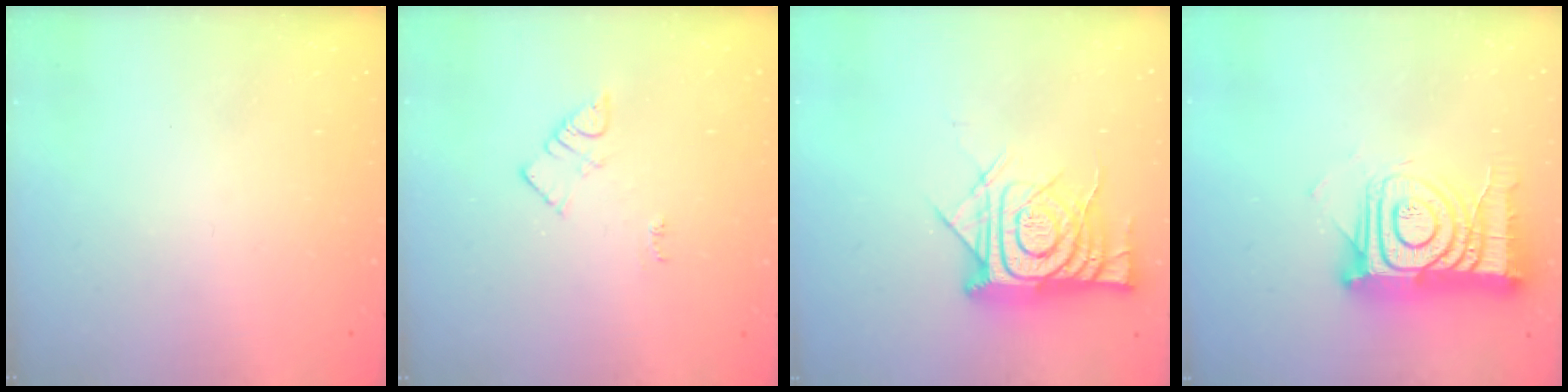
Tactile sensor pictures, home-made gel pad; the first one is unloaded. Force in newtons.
{"total": 4.5, "press": 4.5, "slide": 0.6}
{"total": 14.5, "press": 14.4, "slide": 1.4}
{"total": 17.6, "press": 17.5, "slide": 1.5}